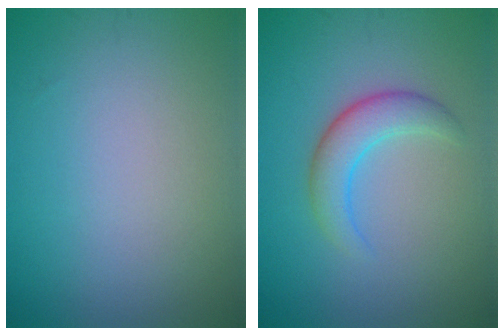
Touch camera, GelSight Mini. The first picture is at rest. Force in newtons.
{"total": 3.3, "press": 3.3, "slide": 0.1}